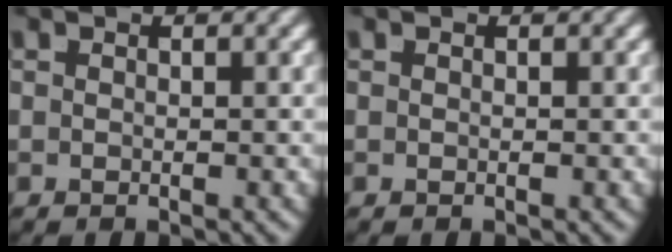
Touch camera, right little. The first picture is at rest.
{"total": 0.0}